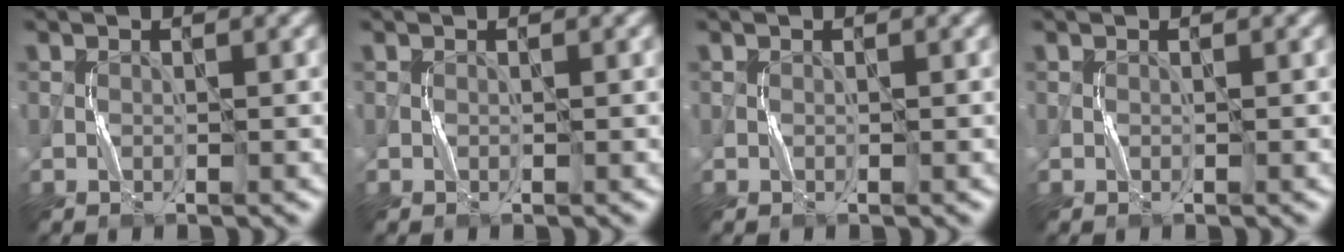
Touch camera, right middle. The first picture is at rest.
{"total": 0.0}
{"total": 0.0}
{"total": 0.0}